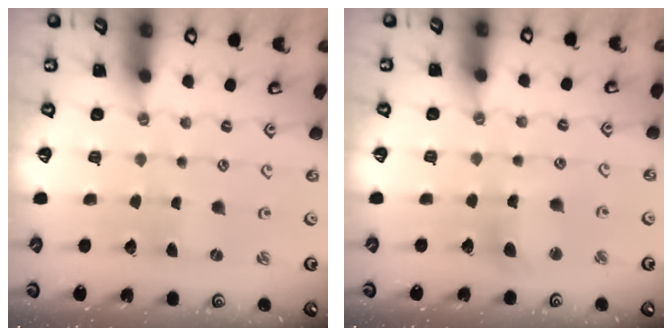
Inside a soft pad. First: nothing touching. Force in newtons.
{"total": 7.4, "press": 7.3, "slide": 1.0}